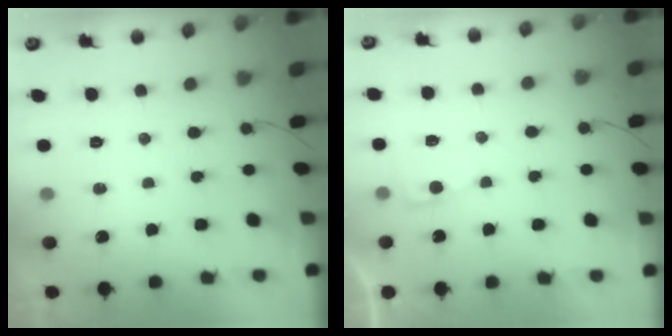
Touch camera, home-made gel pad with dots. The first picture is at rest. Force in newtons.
{"total": 2.1, "press": 2.1, "slide": 0.3}